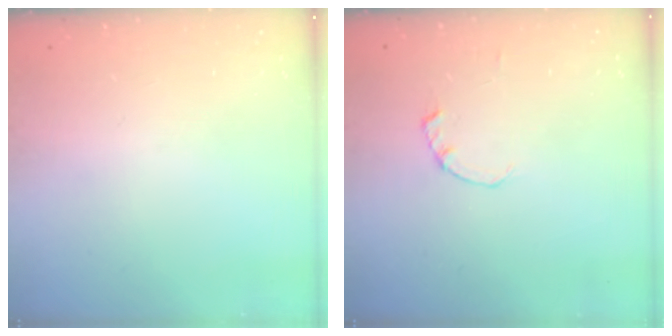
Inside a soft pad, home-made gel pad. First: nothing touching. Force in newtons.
{"total": 0.0}